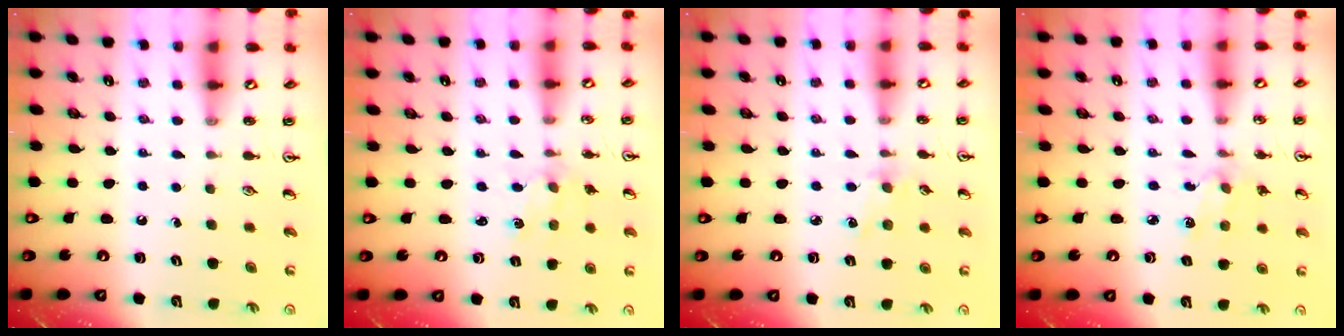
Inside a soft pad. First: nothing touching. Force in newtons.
{"total": 3.0, "press": 3.0, "slide": 0.3}
{"total": 3.1, "press": 3.1, "slide": 0.5}
{"total": 2.5, "press": 2.4, "slide": 0.7}